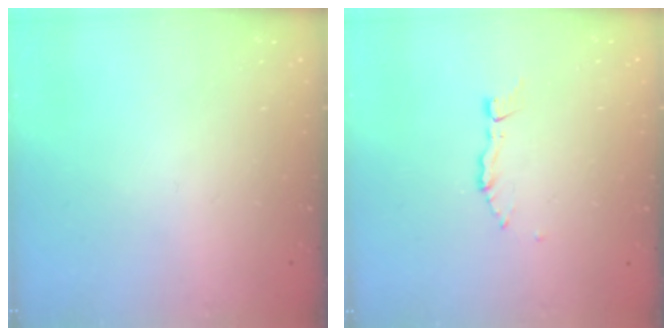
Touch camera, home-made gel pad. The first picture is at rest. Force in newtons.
{"total": 1.9, "press": 1.9, "slide": 0.2}